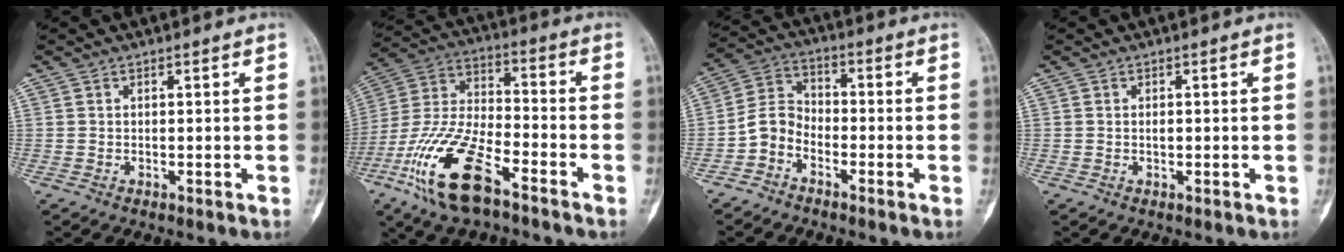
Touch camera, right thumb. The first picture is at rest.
{"total": 18.1, "force": [-9.9, 6.8, 13.5], "torque": [-0.283, 0.042, -0.192]}
{"total": 6.0, "force": [-3.1, 4.3, 2.8], "torque": [-0.044, 0.036, -0.074]}
{"total": 0.5, "force": [0.0, 0.3, 0.5], "torque": [-0.006, 0.000, 0.000]}